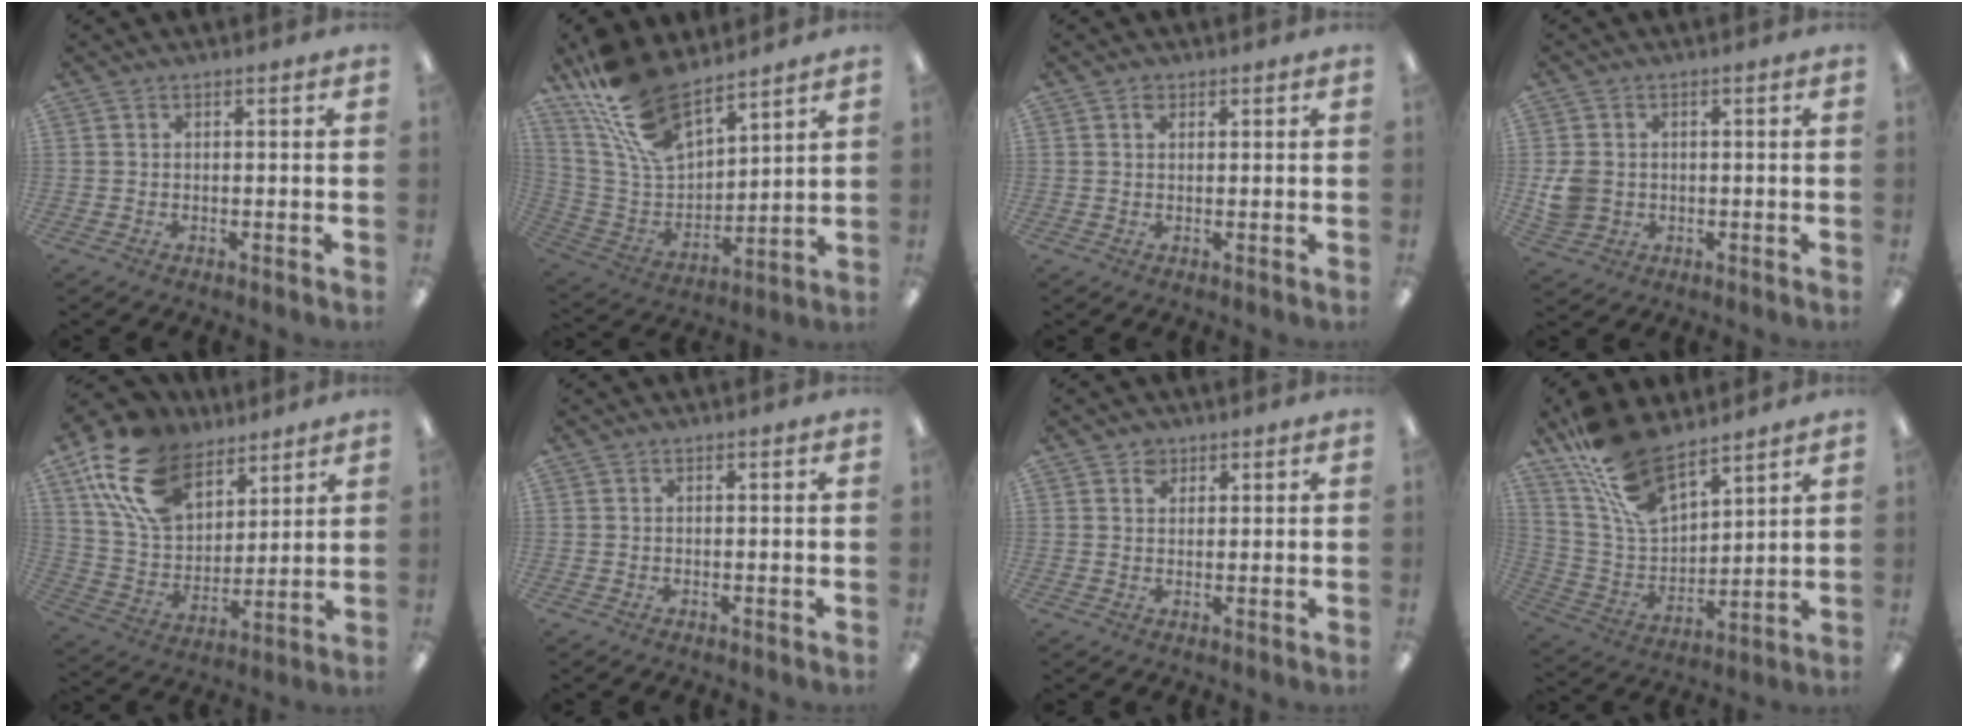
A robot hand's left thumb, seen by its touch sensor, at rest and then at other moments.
{"total": 18.0, "force": [13.4, 7.8, 9.1], "torque": [-0.210, -0.070, 0.250]}
{"total": 1.6, "force": [0.9, 1.1, 0.8], "torque": [-0.009, -0.003, 0.016]}
{"total": 5.6, "force": [0.1, 5.0, 2.5], "torque": [-0.054, 0.008, 0.004]}
{"total": 19.2, "force": [12.0, 11.3, 9.8], "torque": [-0.210, -0.048, 0.221]}
{"total": 0.0}
{"total": 2.7, "force": [1.8, 2.0, 0.6], "torque": [-0.008, -0.002, 0.032]}
{"total": 16.2, "force": [11.9, 7.0, 8.5], "torque": [-0.191, -0.057, 0.222]}